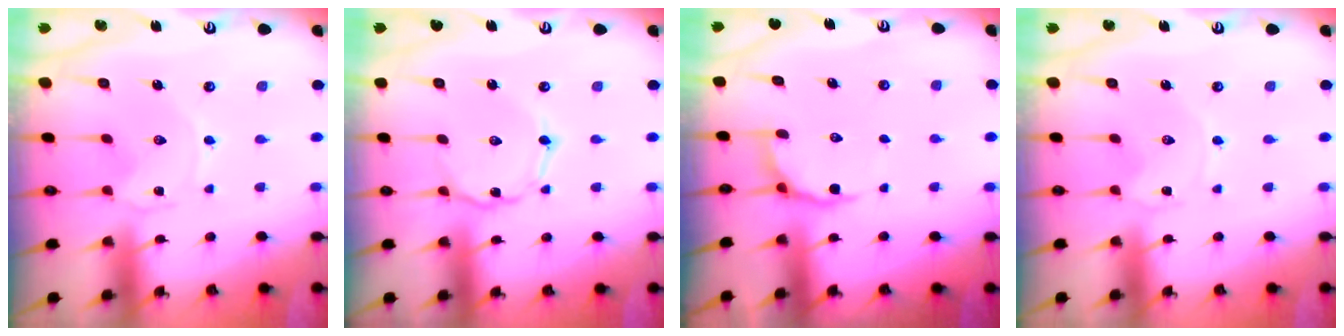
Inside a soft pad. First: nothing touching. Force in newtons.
{"total": 1.1, "press": 1.0, "slide": 0.2}
{"total": 5.6, "press": 5.0, "slide": 2.4}
{"total": 1.1, "press": 1.1, "slide": 0.2}